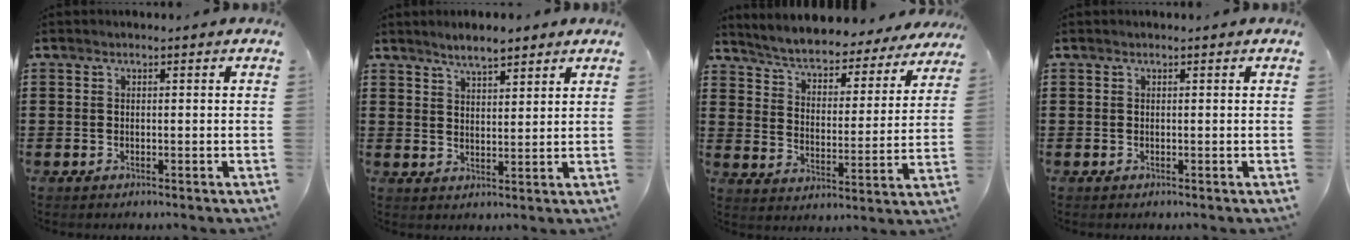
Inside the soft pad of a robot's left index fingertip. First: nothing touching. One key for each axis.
{"total": 3.9, "fx": 3.5, "fy": 0.9, "fz": 1.6, "tx": -0.040, "ty": 0.000, "tz": 0.063}
{"total": 5.0, "fx": 4.9, "fy": 0.2, "fz": 1.1, "tx": -0.047, "ty": -0.041, "tz": 0.078}
{"total": 0.0}